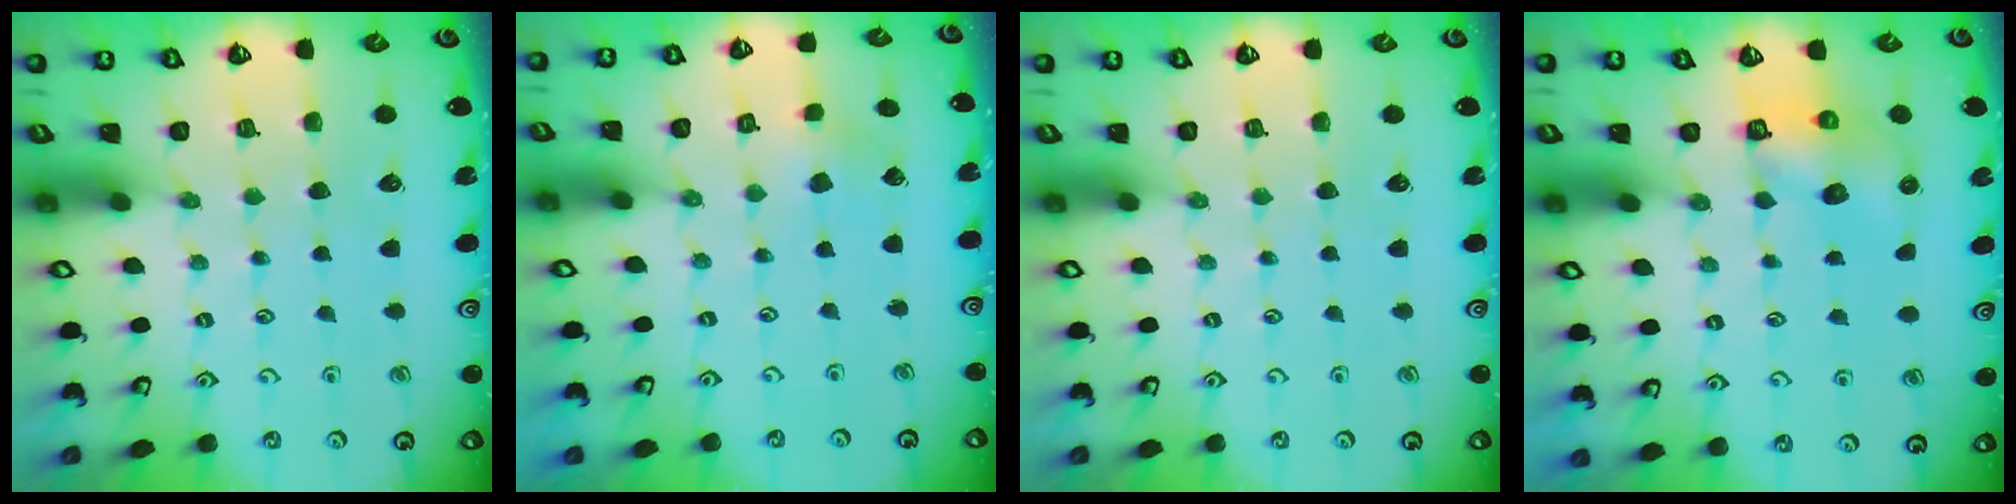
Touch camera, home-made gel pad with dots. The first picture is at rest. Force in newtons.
{"total": 2.8, "press": 2.8, "slide": 0.1}
{"total": 0.0}
{"total": 7.1, "press": 7.0, "slide": 0.3}